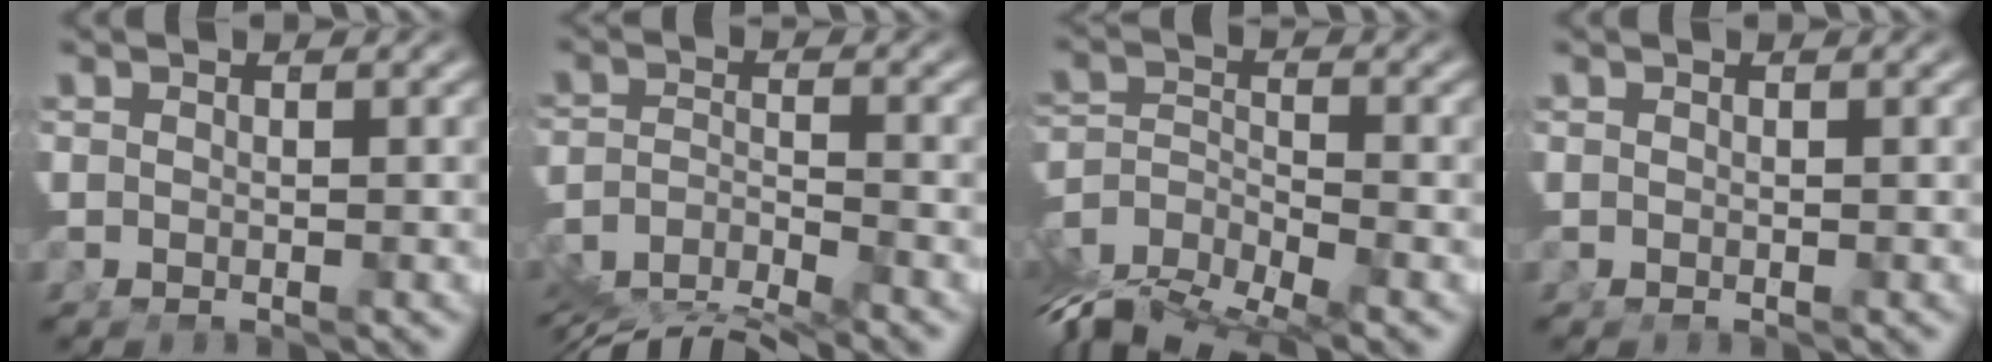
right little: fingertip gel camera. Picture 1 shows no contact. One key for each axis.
{"total": 8.4, "fx": -5.8, "fy": 4.5, "fz": 4.2, "tx": -0.081, "ty": -0.047, "tz": -0.075}
{"total": 9.4, "fx": -4.5, "fy": 6.2, "fz": 5.6, "tx": -0.126, "ty": -0.059, "tz": -0.057}
{"total": 0.0}